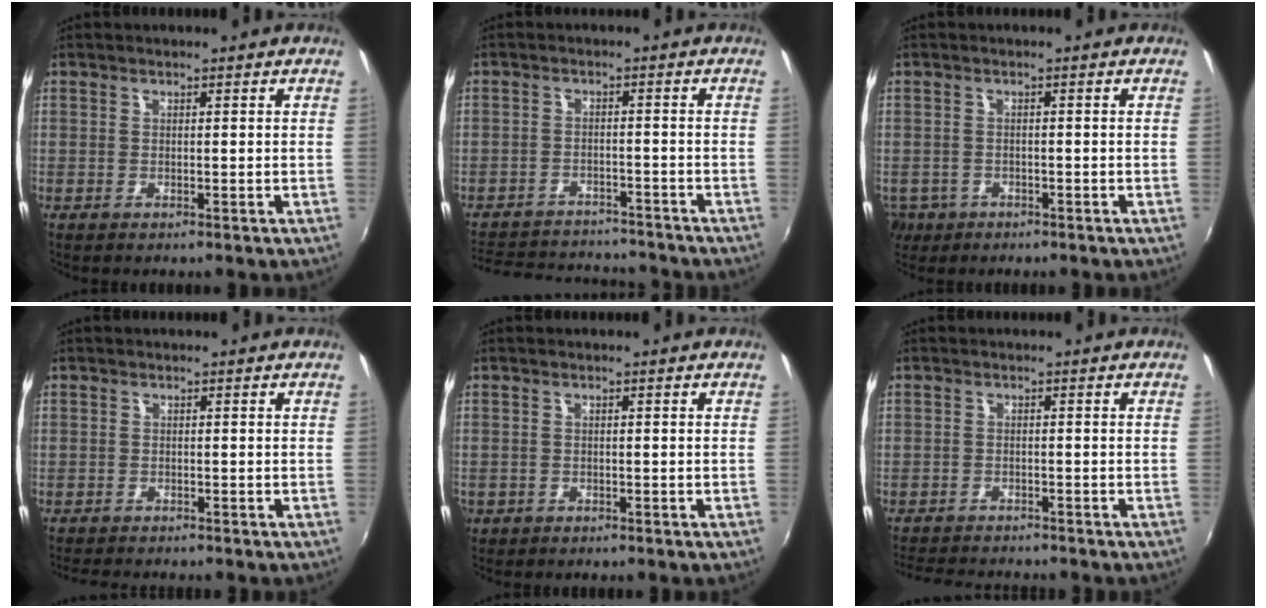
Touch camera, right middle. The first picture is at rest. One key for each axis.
{"total": 14.6, "fx": -12.8, "fy": 5.6, "fz": 4.4, "tx": -0.119, "ty": 0.027, "tz": -0.178}
{"total": 5.1, "fx": -2.5, "fy": 4.1, "fz": 1.8, "tx": -0.052, "ty": -0.007, "tz": -0.039}
{"total": 2.5, "fx": -2.1, "fy": 1.2, "fz": 0.3, "tx": -0.011, "ty": -0.001, "tz": -0.040}
{"total": 1.6, "fx": -0.7, "fy": 1.3, "fz": 0.4, "tx": -0.012, "ty": -0.004, "tz": -0.011}
{"total": 5.8, "fx": -5.2, "fy": 2.3, "fz": 1.2, "tx": -0.043, "ty": 0.005, "tz": -0.086}